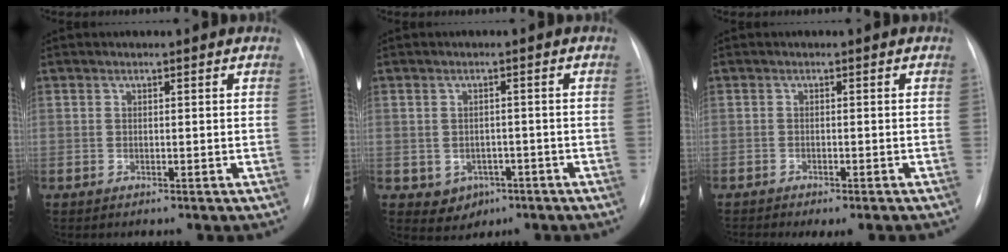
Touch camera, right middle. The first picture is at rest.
{"total": 4.0, "force": [-1.7, 3.4, 1.4], "torque": [-0.019, 0.006, -0.009]}
{"total": 5.2, "force": [-4.3, 1.2, 2.6], "torque": [-0.024, -0.006, -0.056]}